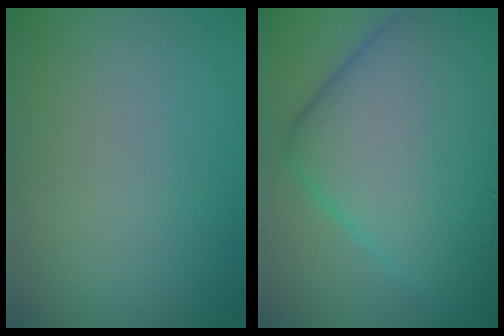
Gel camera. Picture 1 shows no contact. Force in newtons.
{"total": 14.0, "press": 14.0, "slide": 0.2}